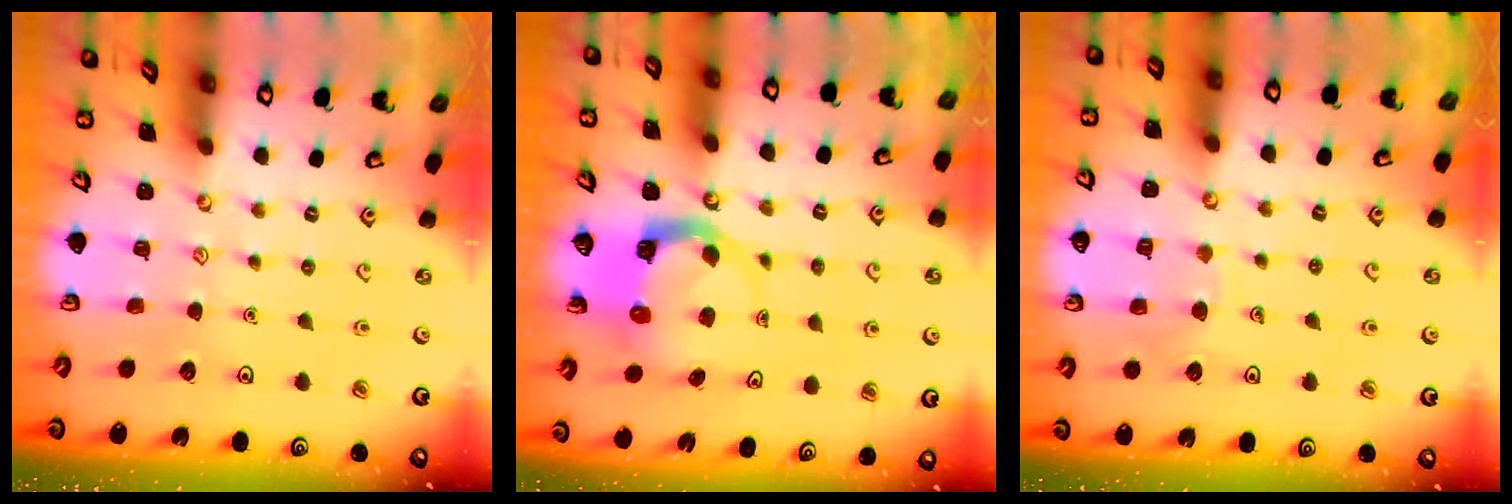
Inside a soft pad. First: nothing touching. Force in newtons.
{"total": 4.5, "press": 4.5, "slide": 0.3}
{"total": 5.6, "press": 5.5, "slide": 0.5}